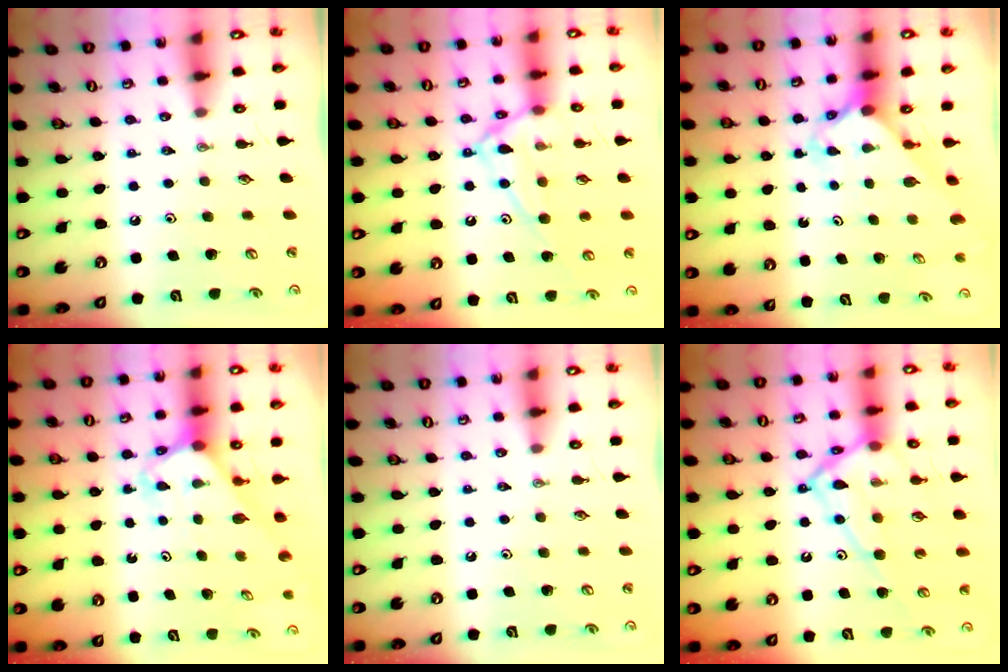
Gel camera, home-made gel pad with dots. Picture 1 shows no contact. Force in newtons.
{"total": 14.8, "press": 14.7, "slide": 1.3}
{"total": 2.6, "press": 2.6, "slide": 0.1}
{"total": 2.8, "press": 2.8, "slide": 0.2}
{"total": 0.0}
{"total": 16.9, "press": 16.8, "slide": 1.3}